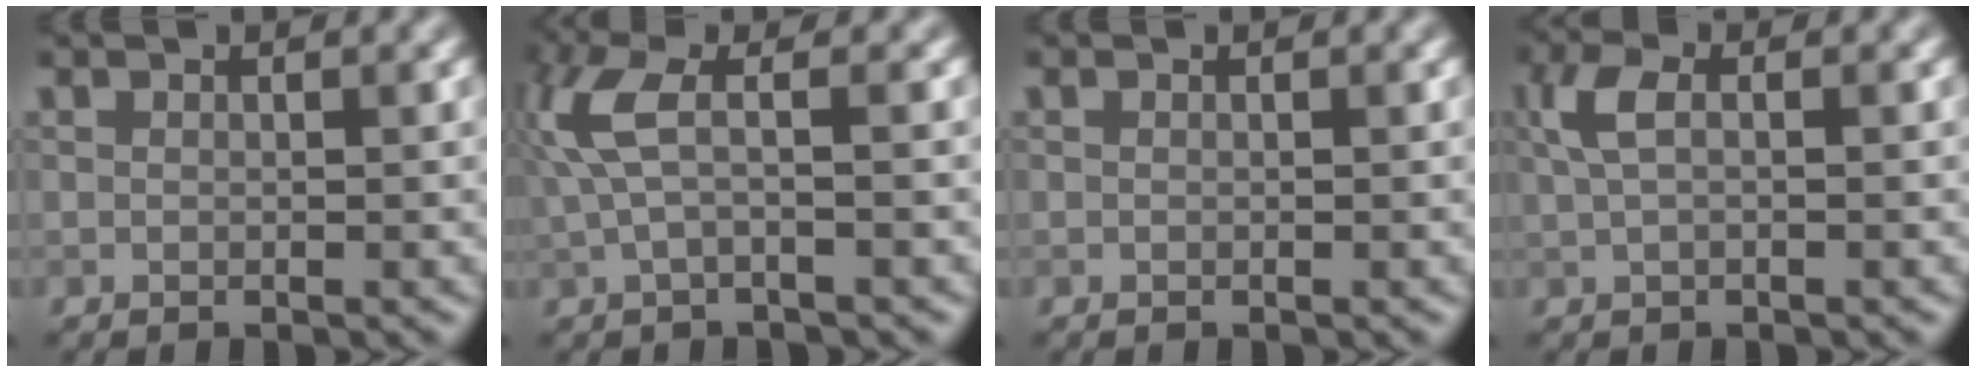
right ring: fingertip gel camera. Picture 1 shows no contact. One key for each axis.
{"total": 3.8, "fx": 0.8, "fy": 1.1, "fz": 3.6, "tx": -0.089, "ty": 0.010, "tz": 0.011}
{"total": 0.0}
{"total": 2.8, "fx": 0.7, "fy": 1.3, "fz": 2.3, "tx": -0.052, "ty": 0.008, "tz": 0.012}